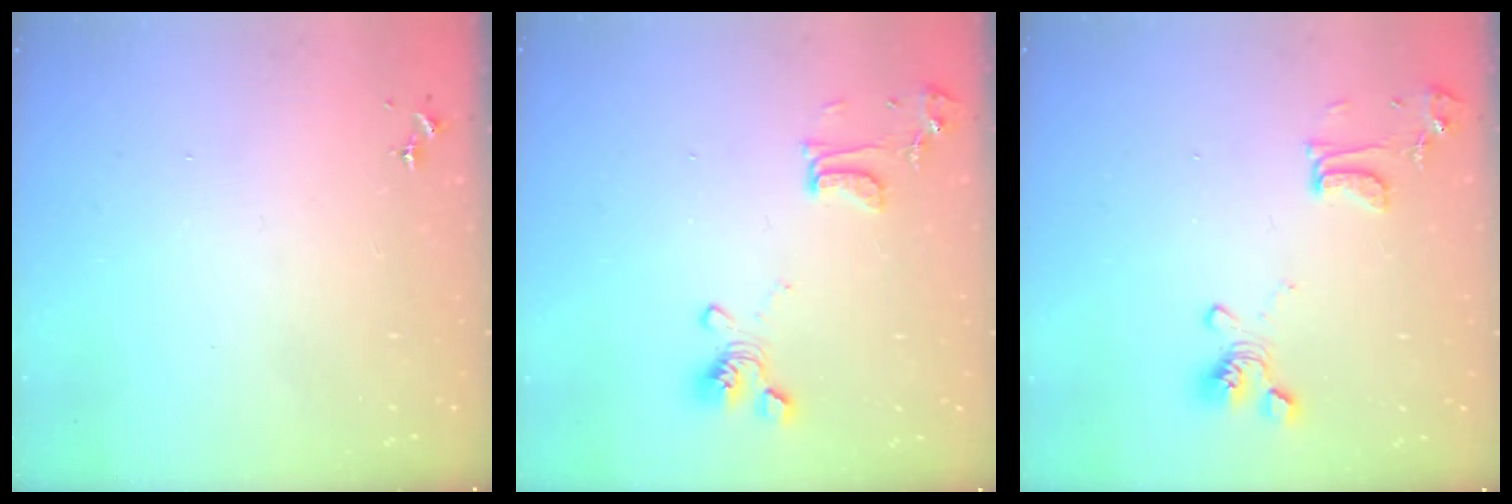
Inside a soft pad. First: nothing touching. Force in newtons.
{"total": 13.5, "press": 13.4, "slide": 1.8}
{"total": 13.5, "press": 13.4, "slide": 1.8}